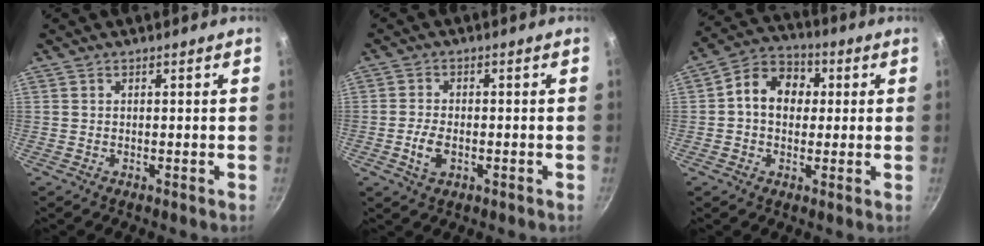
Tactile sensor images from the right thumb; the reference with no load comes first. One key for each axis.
{"total": 4.7, "fx": -1.4, "fy": 2.7, "fz": 3.5, "tx": -0.068, "ty": 0.010, "tz": -0.026}
{"total": 10.2, "fx": 1.1, "fy": 8.1, "fz": 6.1, "tx": -0.067, "ty": 0.022, "tz": -0.002}